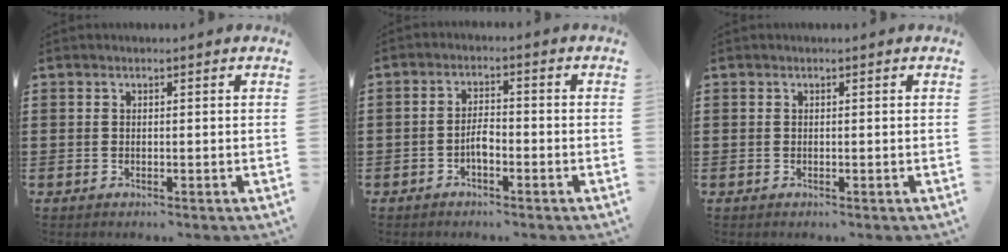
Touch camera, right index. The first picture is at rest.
{"total": 2.9, "force": [-1.3, 1.3, 2.3], "torque": [-0.052, 0.003, -0.028]}
{"total": 0.0}